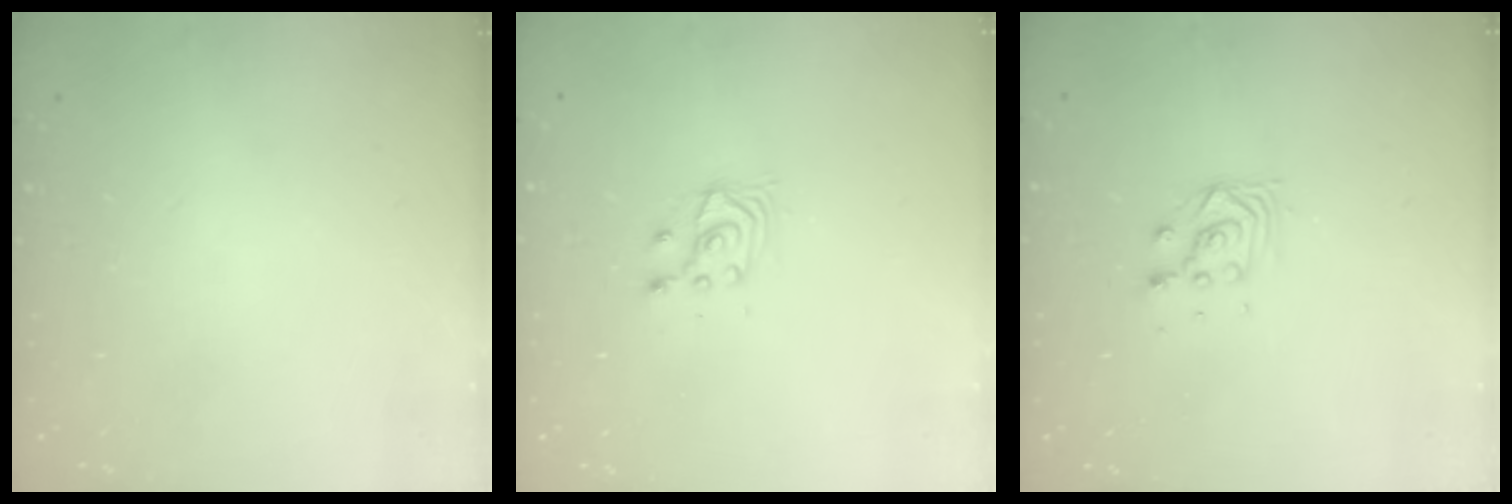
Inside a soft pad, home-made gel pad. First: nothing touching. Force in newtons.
{"total": 4.6, "press": 4.6, "slide": 0.4}
{"total": 4.9, "press": 4.9, "slide": 0.2}